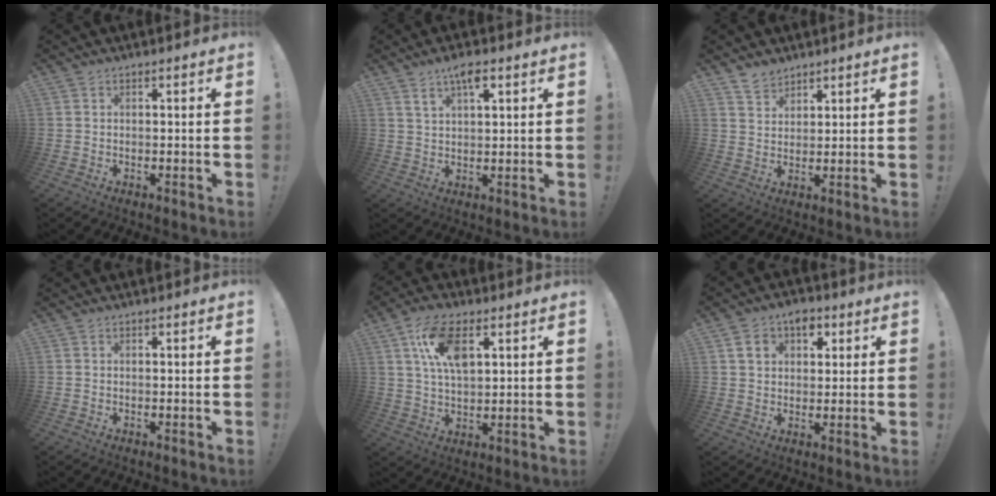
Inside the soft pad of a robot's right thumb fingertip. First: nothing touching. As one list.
[{"total": 5.8, "force": [3.4, 2.2, 4.1], "torque": [-0.068, -0.009, 0.057]}, {"total": 4.7, "force": [4.0, 2.4, 0.6], "torque": [-0.006, -0.026, 0.075]}, {"total": 0.0}, {"total": 12.7, "force": [5.0, 6.4, 9.8], "torque": [-0.177, 0.000, 0.091]}, {"total": 8.1, "force": [3.5, 6.2, 3.9], "torque": [-0.048, -0.005, 0.066]}]